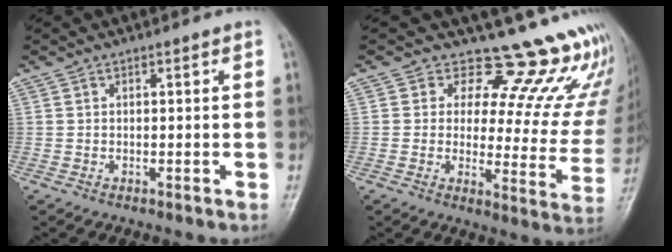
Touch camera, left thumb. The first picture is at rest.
{"total": 18.4, "force": [15.5, 6.9, 7.3], "torque": [-0.032, -0.126, 0.162]}